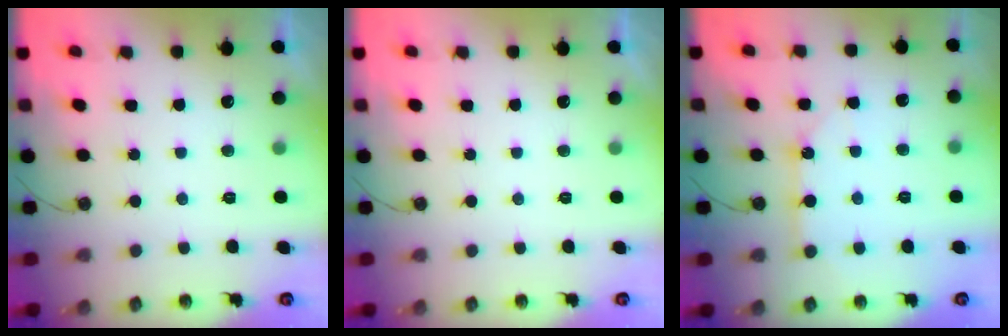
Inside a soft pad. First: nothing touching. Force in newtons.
{"total": 0.0}
{"total": 8.5, "press": 8.5, "slide": 0.7}